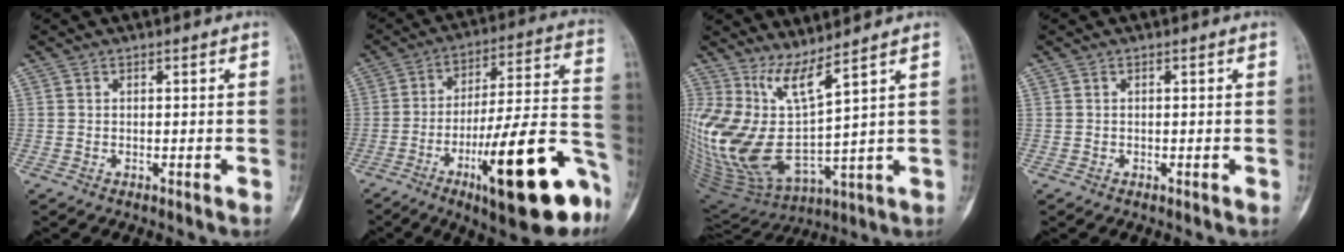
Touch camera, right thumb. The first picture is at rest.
{"total": 25.1, "force": [-11.5, 6.3, 21.5], "torque": [-0.283, 0.063, -0.167]}
{"total": 15.6, "force": [7.2, 3.2, 13.4], "torque": [-0.286, -0.067, 0.167]}
{"total": 0.0}